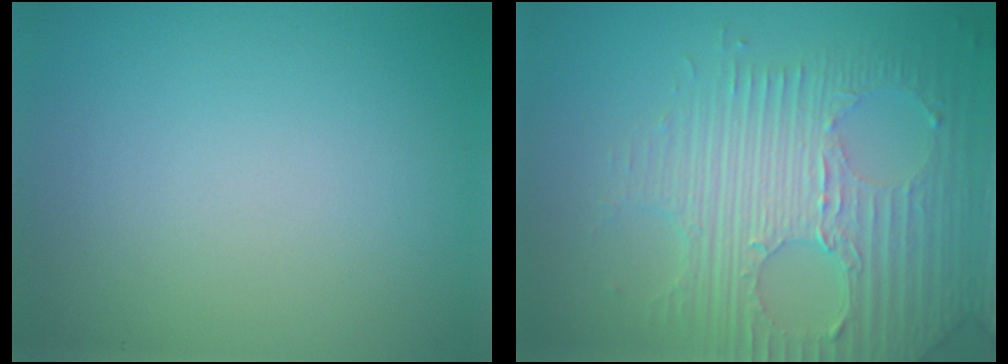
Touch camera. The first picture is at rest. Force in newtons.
{"total": 7.6, "press": 5.2, "slide": 5.6}